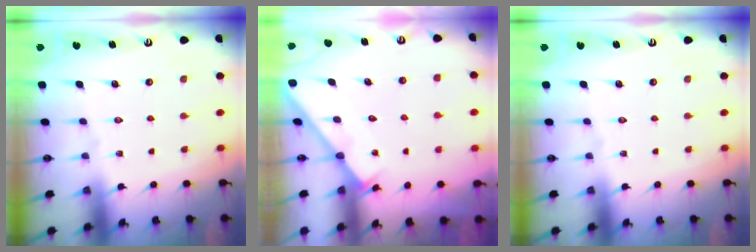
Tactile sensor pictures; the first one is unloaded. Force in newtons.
{"total": 2.1, "press": 2.1, "slide": 0.2}
{"total": 0.0}